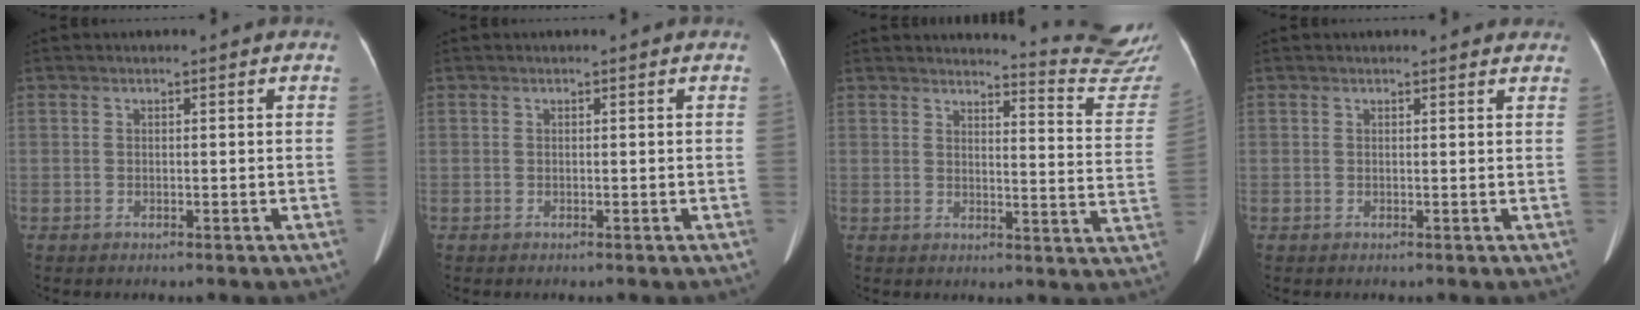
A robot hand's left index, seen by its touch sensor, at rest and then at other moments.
{"total": 0.0}
{"total": 12.7, "force": [12.7, -1.5, 0.3], "torque": [-0.002, -0.119, 0.125]}
{"total": 2.6, "force": [2.4, 0.8, 0.4], "torque": [-0.006, 0.004, 0.013]}